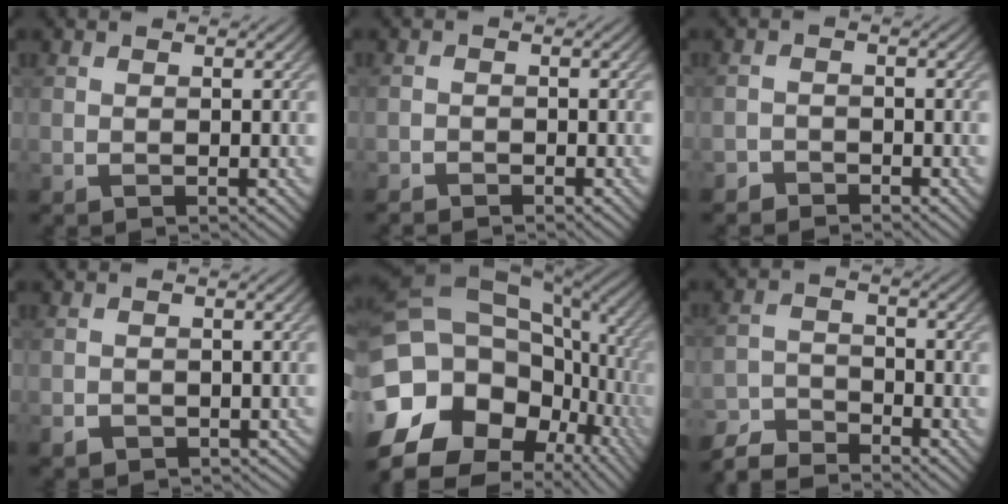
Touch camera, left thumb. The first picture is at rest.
{"total": 1.8, "force": [-1.6, 0.6, 0.3], "torque": [-0.006, -0.002, -0.033]}
{"total": 1.8, "force": [-1.6, 0.8, 0.0], "torque": [0.002, 0.003, -0.034]}
{"total": 2.3, "force": [-1.4, 1.6, 0.7], "torque": [-0.008, -0.009, -0.024]}
{"total": 17.8, "force": [-5.4, 12.8, 11.2], "torque": [-0.267, 0.009, -0.061]}
{"total": 6.1, "force": [-5.8, 1.4, 1.2], "torque": [-0.032, -0.005, -0.120]}